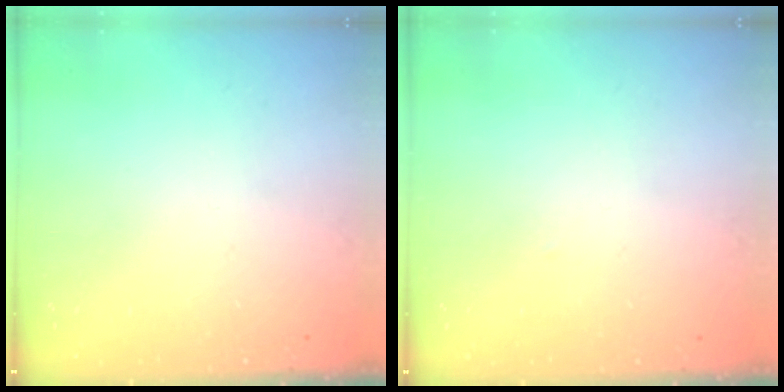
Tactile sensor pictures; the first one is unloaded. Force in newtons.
{"total": 1.1, "press": 1.1, "slide": 0.1}